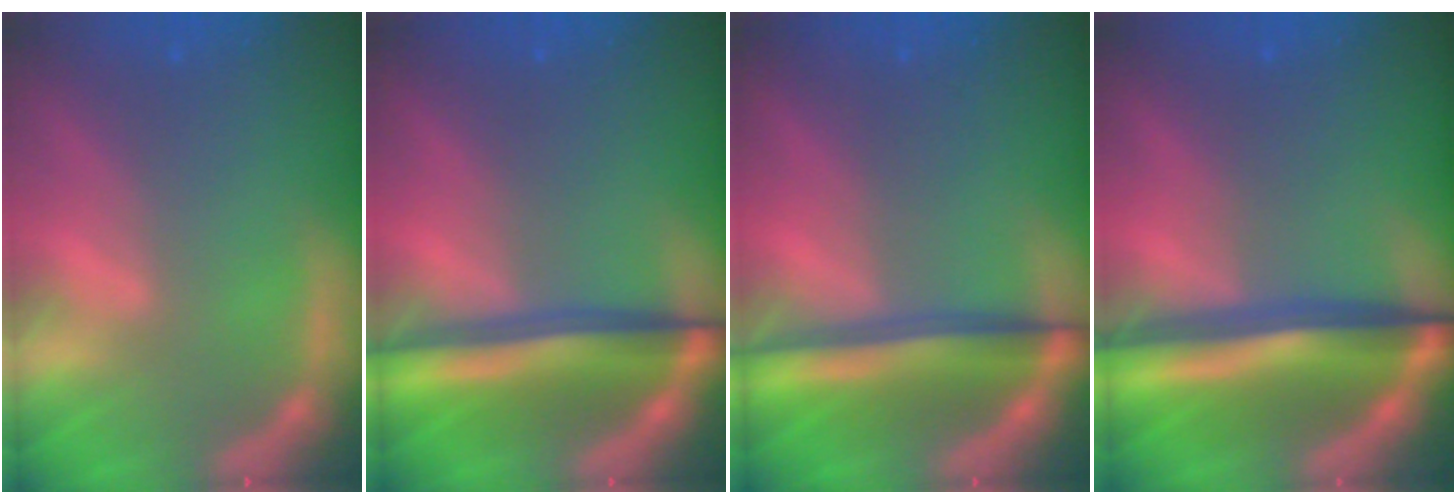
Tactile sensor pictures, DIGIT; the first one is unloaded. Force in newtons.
{"total": 7.6}
{"total": 6.5}
{"total": 9.4}